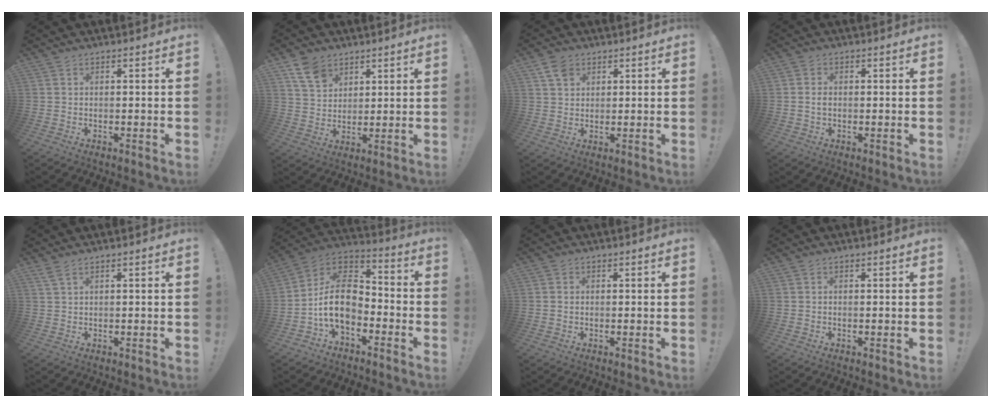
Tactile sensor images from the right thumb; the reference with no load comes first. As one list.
[{"total": 8.8, "force": [5.5, 6.0, 3.3], "torque": [-0.050, -0.027, 0.108]}, {"total": 5.0, "force": [2.9, 3.5, 2.1], "torque": [-0.031, -0.007, 0.054]}, {"total": 1.7, "force": [-0.1, 1.2, 1.2], "torque": [-0.014, 0.003, -0.003]}, {"total": 2.0, "force": [1.2, 0.3, 1.6], "torque": [-0.036, 0.001, 0.022]}, {"total": 15.7, "force": [-4.3, 10.5, 10.9], "torque": [-0.196, 0.024, -0.067]}, {"total": 0.6, "force": [0.1, 0.6, 0.1], "torque": [-0.001, 0.002, 0.003]}, {"total": 0.0}]